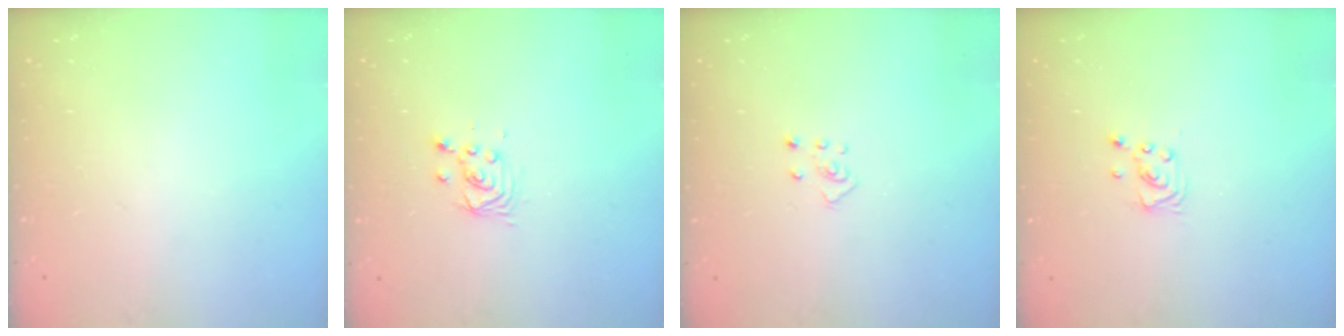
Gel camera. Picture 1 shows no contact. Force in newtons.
{"total": 2.9, "press": 2.9, "slide": 0.1}
{"total": 3.7, "press": 3.7, "slide": 0.3}
{"total": 2.2, "press": 2.2, "slide": 0.2}